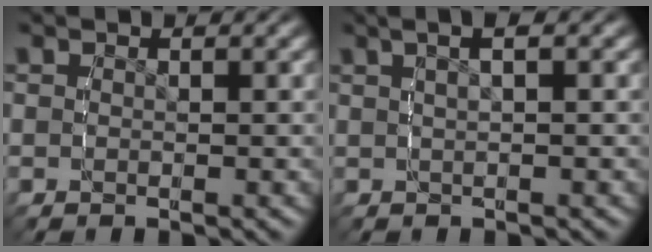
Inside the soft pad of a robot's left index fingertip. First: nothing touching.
{"total": 3.8, "force": [2.0, 1.2, 3.0], "torque": [-0.034, 0.022, 0.027]}